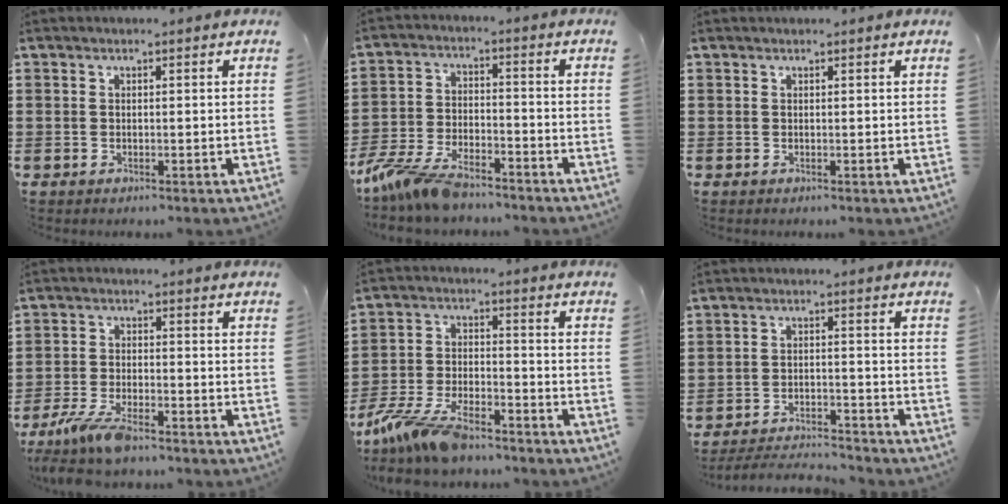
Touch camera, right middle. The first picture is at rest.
{"total": 8.2, "force": [-7.1, 1.9, 3.7], "torque": [-0.092, 0.005, -0.140]}
{"total": 0.0}
{"total": 6.2, "force": [-5.0, 1.2, 3.5], "torque": [-0.091, -0.014, -0.098]}
{"total": 9.5, "force": [-8.0, 2.0, 4.7], "torque": [-0.109, 0.006, -0.157]}
{"total": 3.9, "force": [-3.8, 0.3, 0.6], "torque": [-0.020, 0.003, -0.083]}